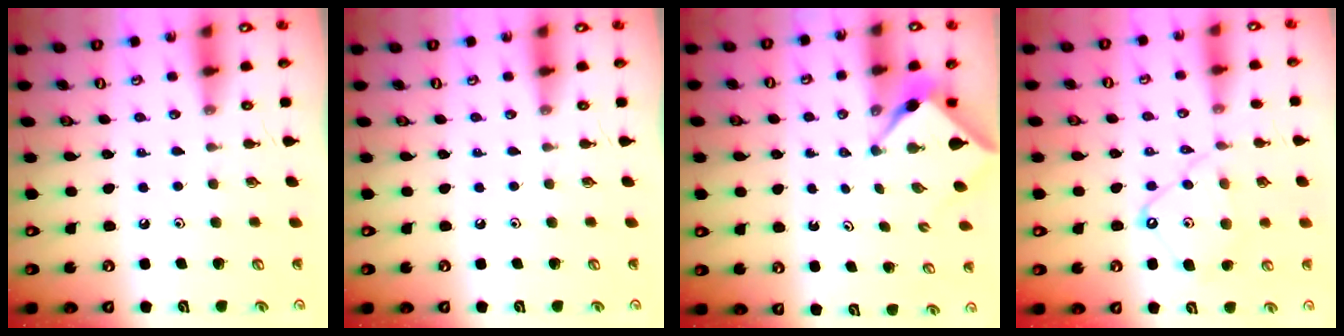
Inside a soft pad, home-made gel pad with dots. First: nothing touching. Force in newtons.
{"total": 0.0}
{"total": 3.2, "press": 3.2, "slide": 0.3}
{"total": 11.1, "press": 11.1, "slide": 1.0}